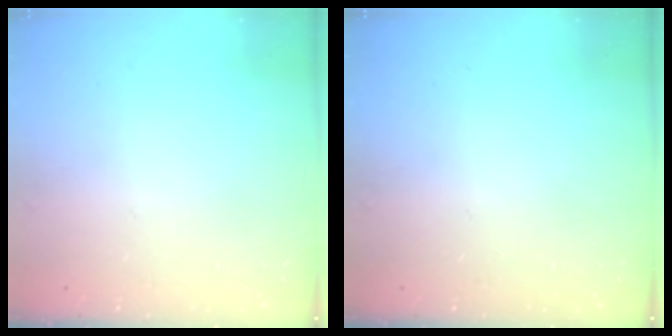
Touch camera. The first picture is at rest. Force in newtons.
{"total": 0.0}